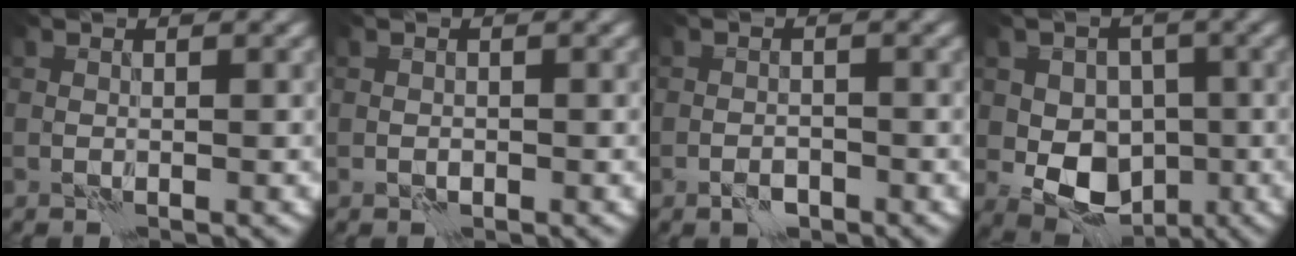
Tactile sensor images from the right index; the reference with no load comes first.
{"total": 0.6, "force": [-0.2, 0.5, 0.2], "torque": [-0.001, -0.003, -0.005]}
{"total": 1.3, "force": [-1.0, 0.5, 0.7], "torque": [-0.011, 0.006, -0.020]}
{"total": 7.1, "force": [-1.2, 5.5, 4.3], "torque": [-0.062, -0.001, -0.023]}